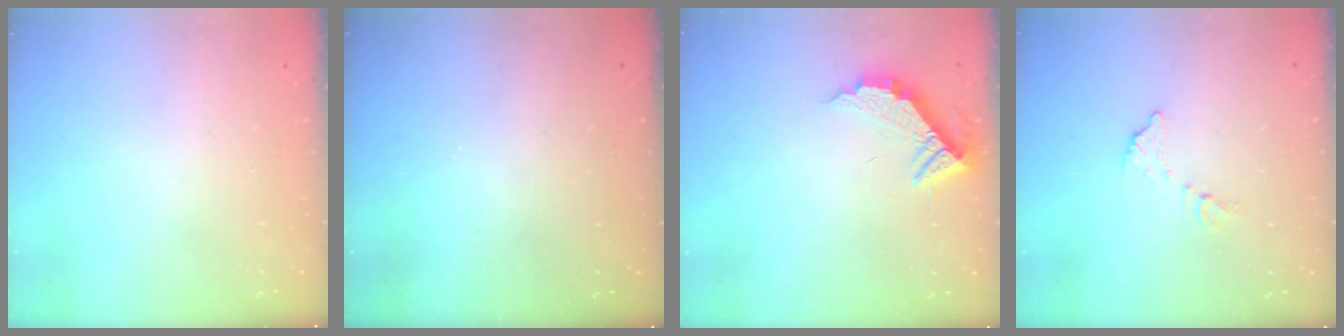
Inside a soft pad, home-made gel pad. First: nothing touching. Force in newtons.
{"total": 3.0, "press": 3.0, "slide": 0.1}
{"total": 11.2, "press": 11.2, "slide": 0.7}
{"total": 7.4, "press": 7.4, "slide": 0.4}